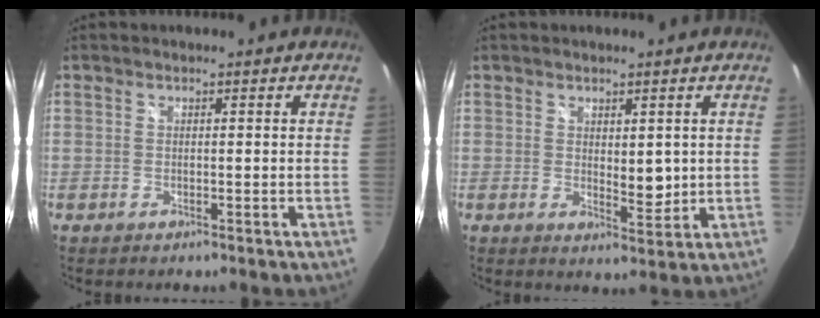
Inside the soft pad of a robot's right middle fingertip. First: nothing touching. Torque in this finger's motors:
{"motor_torque": [-0.22, -0.13, 0.07, 0.01]}